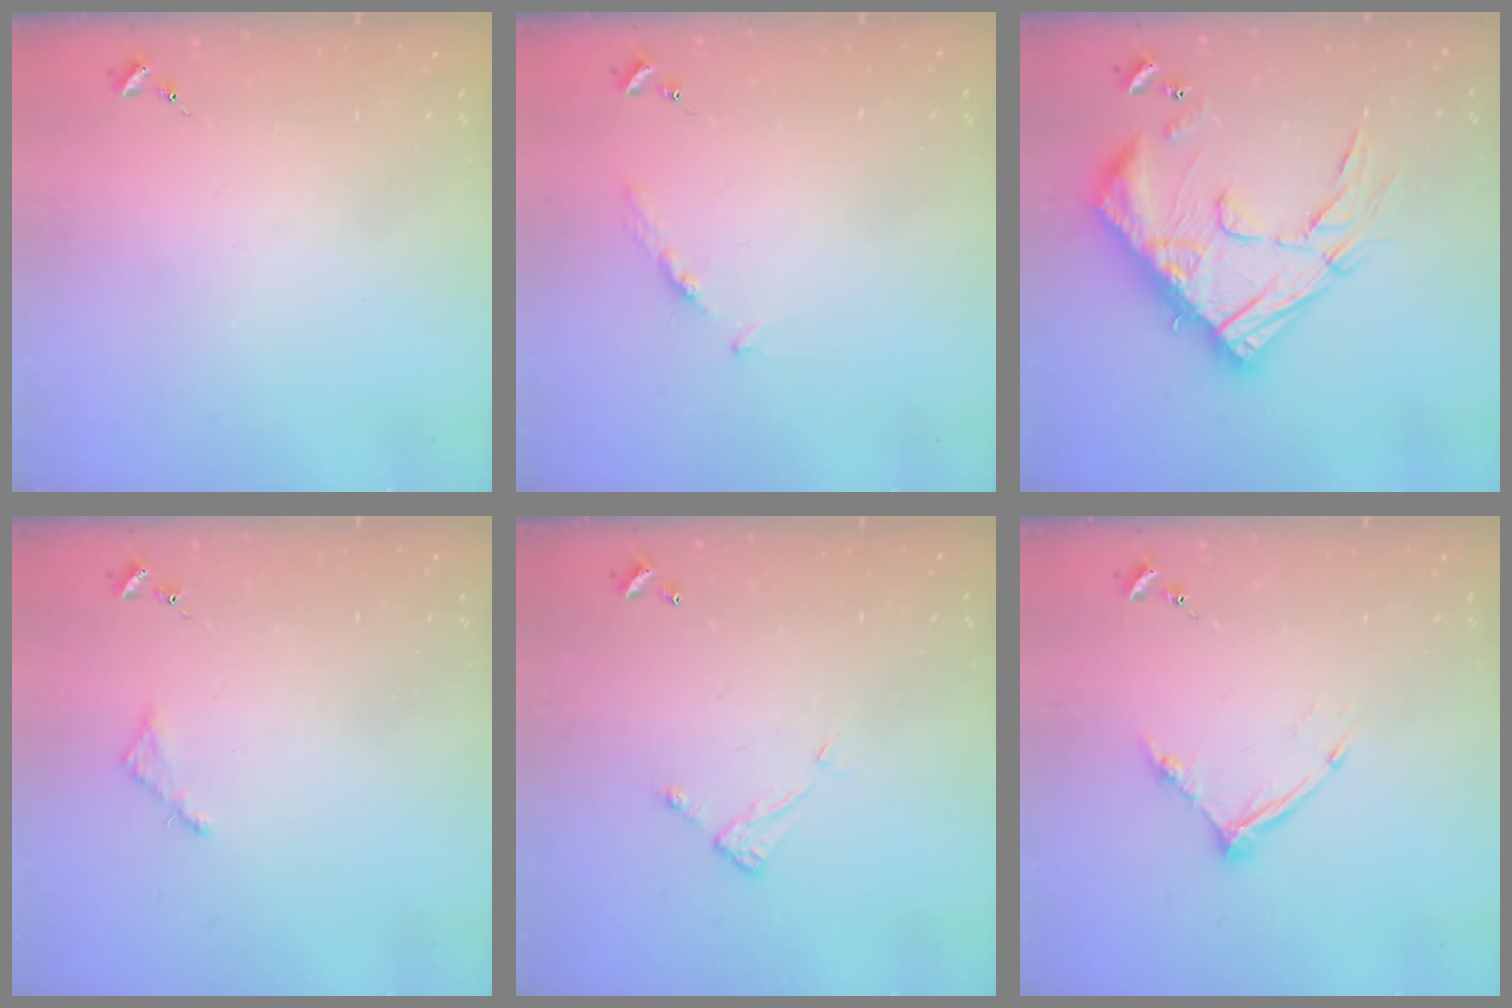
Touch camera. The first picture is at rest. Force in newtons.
{"total": 3.9, "press": 3.9, "slide": 0.5}
{"total": 24.5, "press": 24.4, "slide": 2.2}
{"total": 2.8, "press": 2.7, "slide": 0.3}
{"total": 5.0, "press": 5.0, "slide": 0.2}
{"total": 10.0, "press": 9.9, "slide": 0.7}